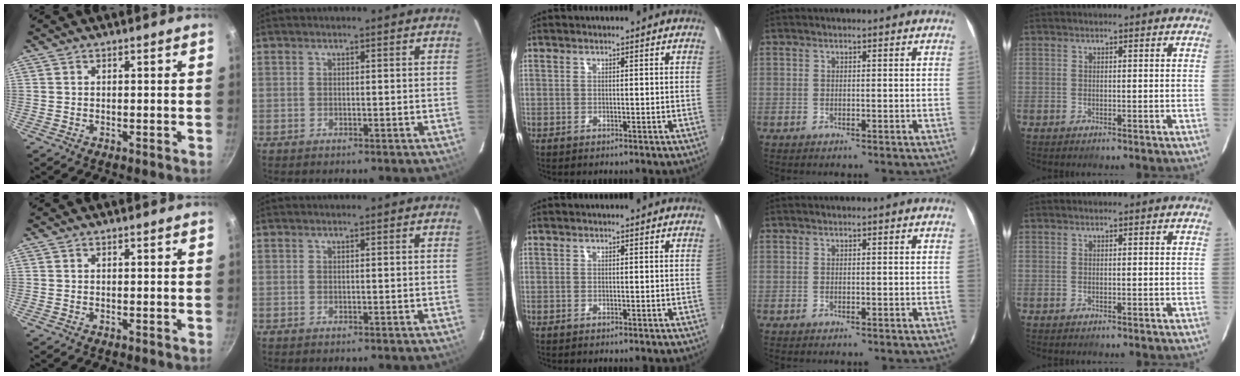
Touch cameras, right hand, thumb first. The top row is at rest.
{}